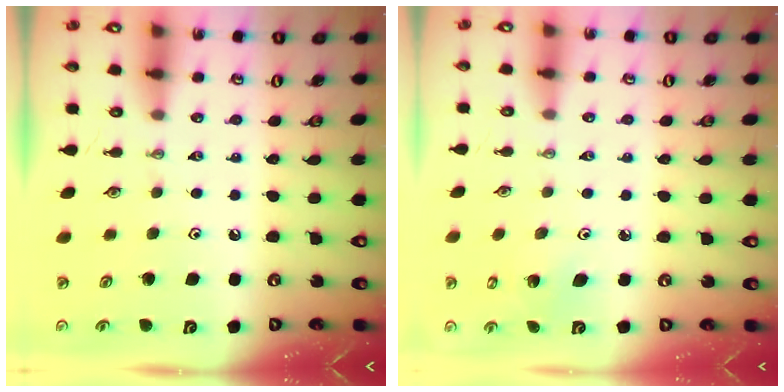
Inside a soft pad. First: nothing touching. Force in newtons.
{"total": 2.8, "press": 2.8, "slide": 0.2}